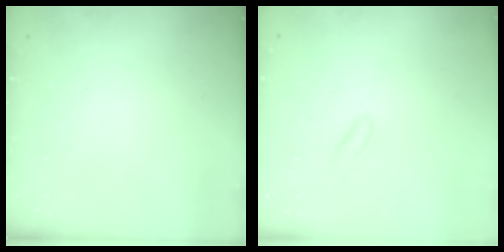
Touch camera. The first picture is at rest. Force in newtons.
{"total": 1.9, "press": 1.8, "slide": 0.6}